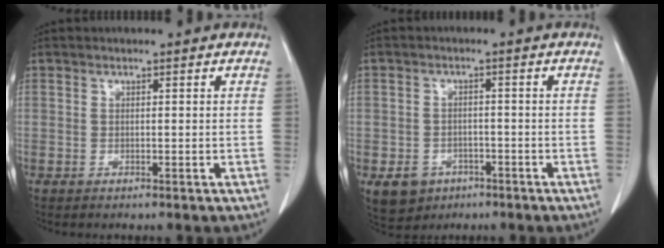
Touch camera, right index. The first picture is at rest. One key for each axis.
{"total": 5.3, "fx": -2.6, "fy": 4.4, "fz": 1.4, "tx": -0.024, "ty": 0.005, "tz": -0.029}